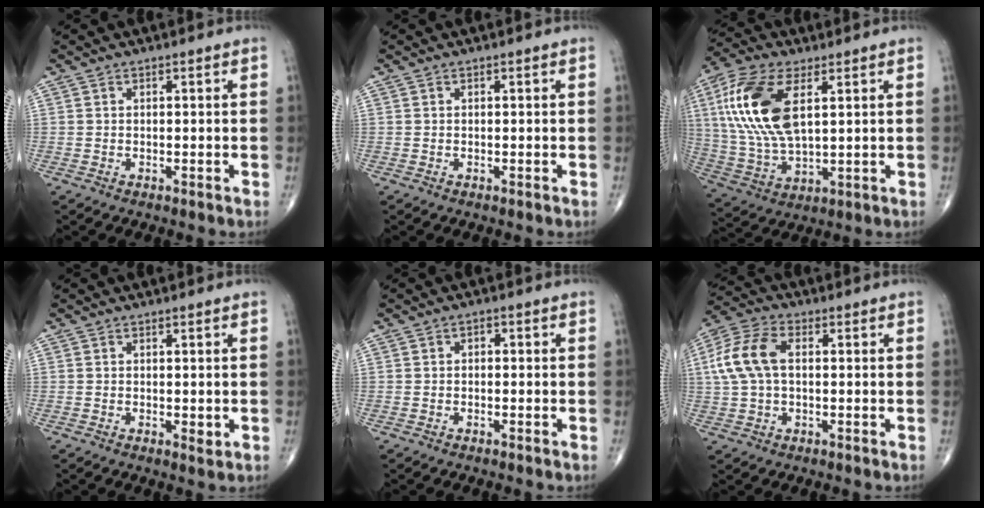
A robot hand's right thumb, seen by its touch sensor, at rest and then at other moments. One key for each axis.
{"total": 0.0}
{"total": 17.5, "fx": 4.9, "fy": 8.3, "fz": 14.5, "tx": -0.312, "ty": -0.005, "tz": 0.096}
{"total": 1.3, "fx": -0.1, "fy": 0.5, "fz": 1.2, "tx": -0.015, "ty": -0.006, "tz": 0.000}
{"total": 1.1, "fx": 0.0, "fy": 0.8, "fz": 0.7, "tx": -0.002, "ty": 0.004, "tz": -0.006}
{"total": 10.5, "fx": 1.4, "fy": 6.2, "fz": 8.3, "tx": -0.186, "ty": 0.027, "tz": 0.023}